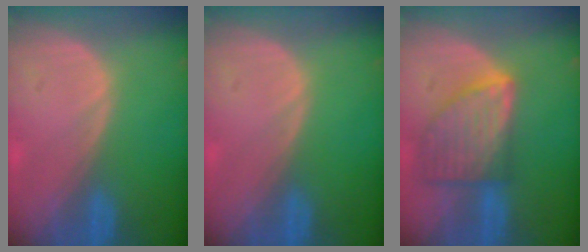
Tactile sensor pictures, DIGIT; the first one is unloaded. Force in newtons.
{"total": 0.0}
{"total": 8.3, "press": 7.5, "slide": 3.6}